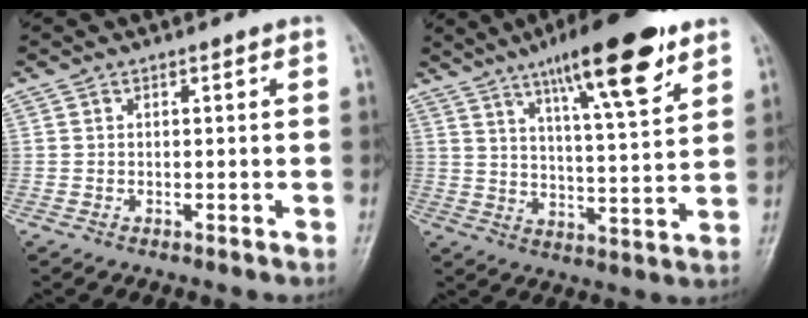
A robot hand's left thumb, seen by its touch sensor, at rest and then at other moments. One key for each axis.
{"total": 17.4, "fx": 10.3, "fy": 3.9, "fz": 13.4, "tx": -0.188, "ty": -0.043, "tz": 0.163}